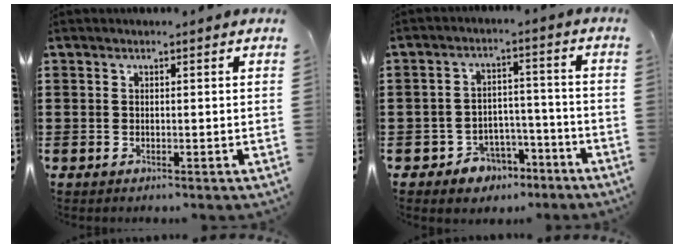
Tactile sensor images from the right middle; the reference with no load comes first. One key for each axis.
{"total": 4.6, "fx": -3.8, "fy": 2.5, "fz": 0.7, "tx": -0.019, "ty": 0.017, "tz": -0.077}